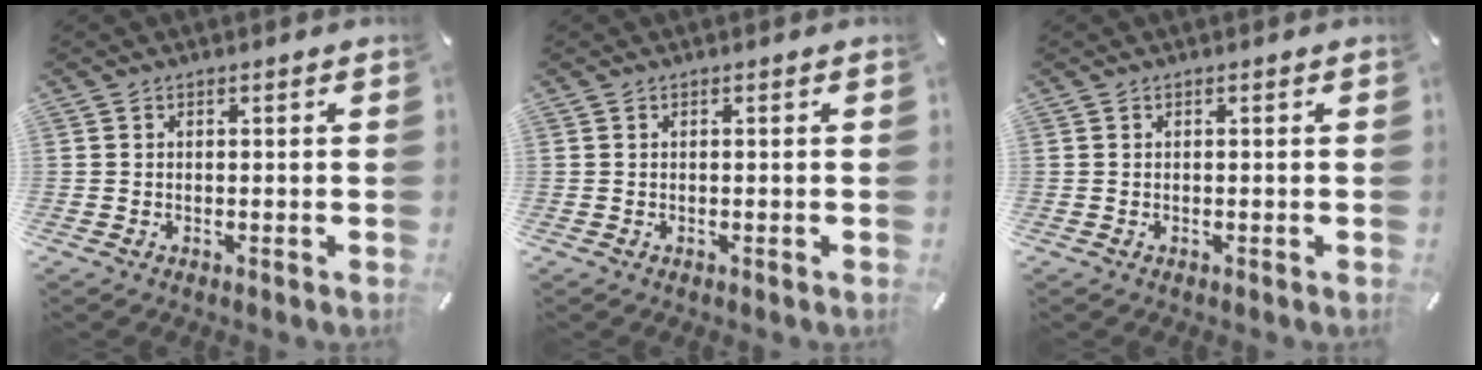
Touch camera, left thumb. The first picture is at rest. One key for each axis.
{"total": 0.0}
{"total": 0.0}